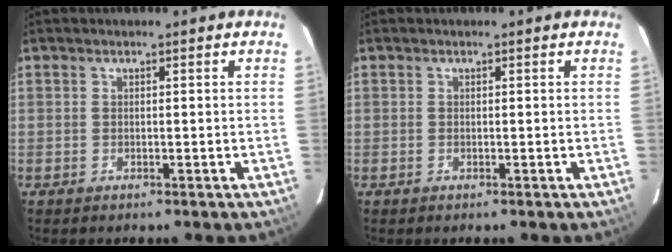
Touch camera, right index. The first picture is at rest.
{"total": 0.0}